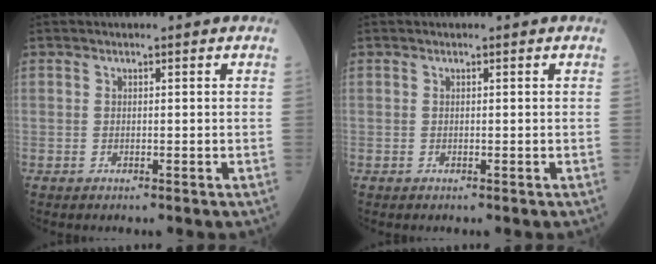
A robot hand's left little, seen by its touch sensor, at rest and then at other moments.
{"total": 0.0}